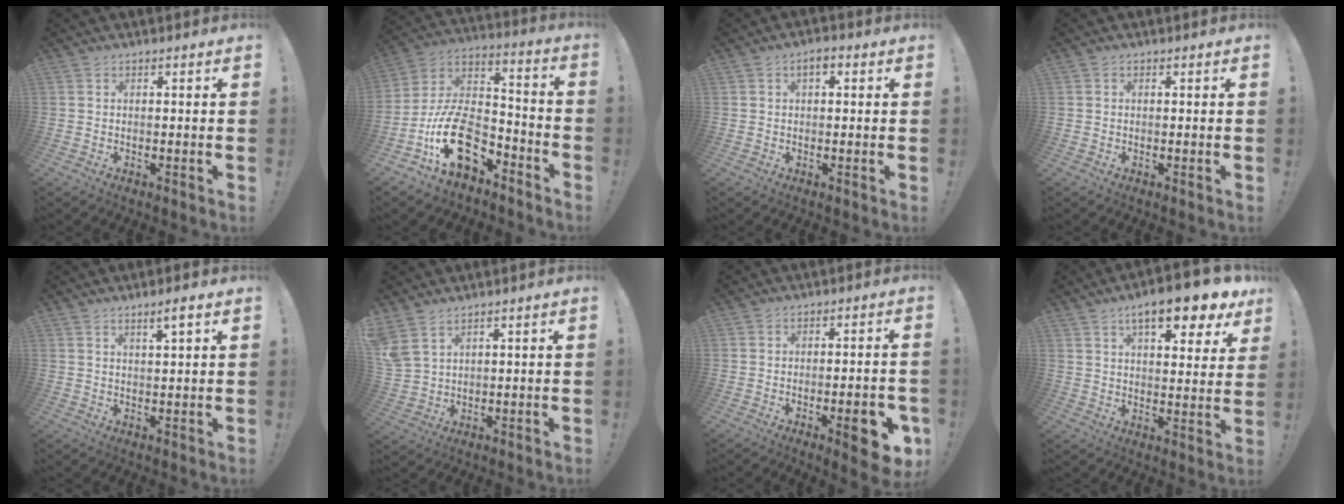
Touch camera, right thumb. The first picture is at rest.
{"total": 20.5, "force": [-9.9, 12.1, 13.4], "torque": [-0.245, 0.058, -0.162]}
{"total": 2.8, "force": [0.8, 1.4, 2.3], "torque": [-0.029, 0.002, 0.011]}
{"total": 0.0}
{"total": 6.7, "force": [4.4, 2.2, 4.5], "torque": [-0.059, -0.022, 0.072]}
{"total": 5.6, "force": [4.0, 2.5, 3.1], "torque": [-0.079, -0.013, 0.081]}
{"total": 10.0, "force": [-3.9, 2.9, 8.8], "torque": [-0.103, 0.009, -0.054]}
{"total": 12.7, "force": [8.0, 3.4, 9.2], "torque": [-0.131, -0.049, 0.128]}